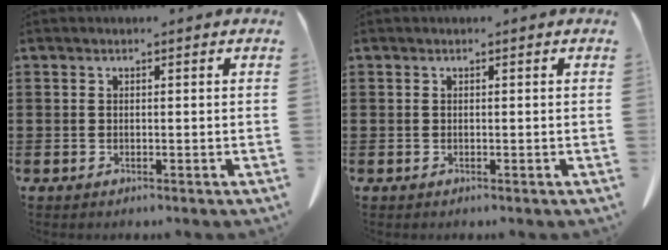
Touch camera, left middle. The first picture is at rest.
{"total": 0.0}